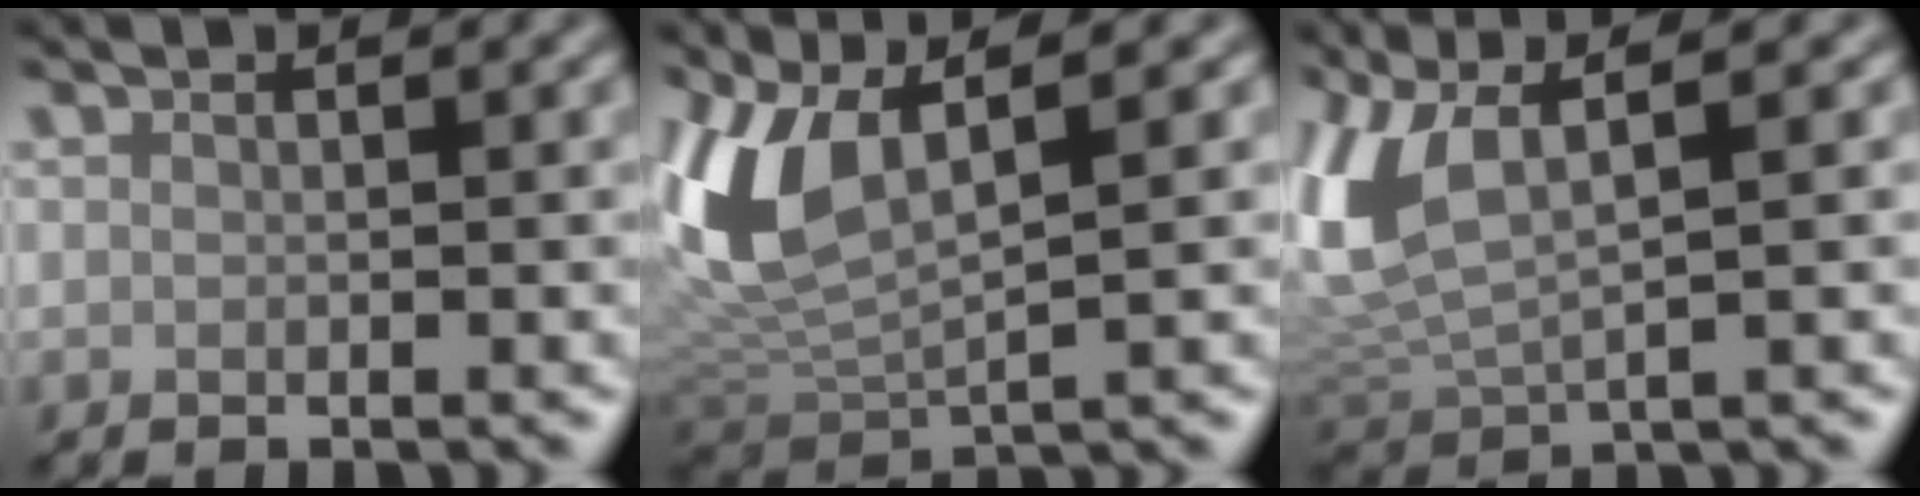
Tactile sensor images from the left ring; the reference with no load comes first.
{"total": 7.5, "force": [2.7, 3.0, 6.3], "torque": [-0.150, 0.002, 0.055]}
{"total": 6.4, "force": [2.7, 2.4, 5.3], "torque": [-0.132, 0.008, 0.055]}